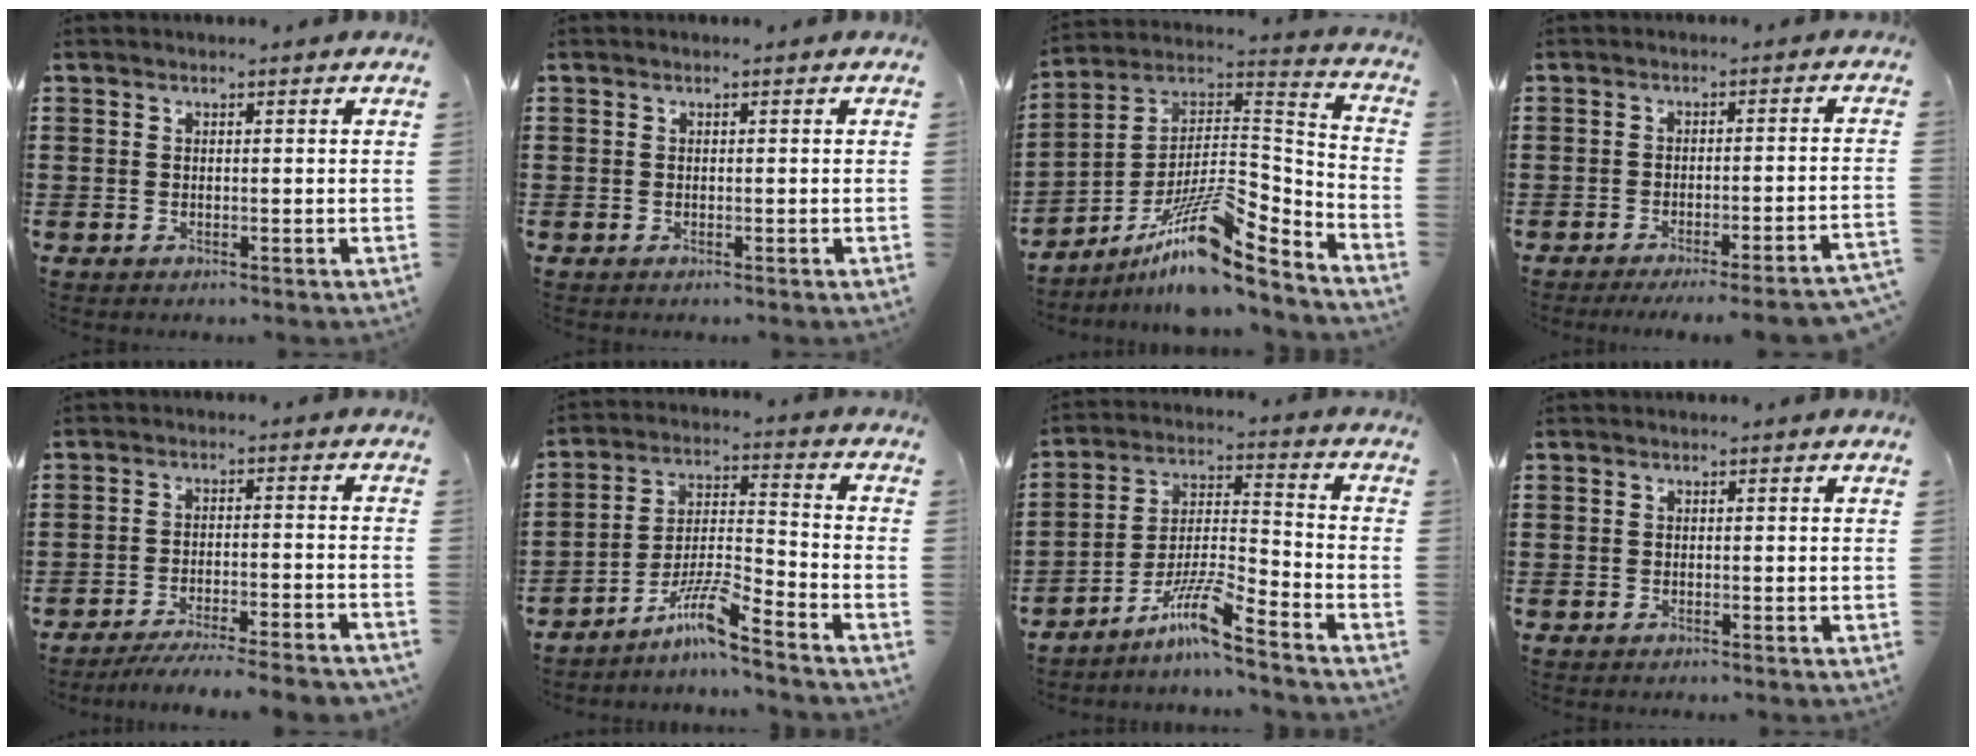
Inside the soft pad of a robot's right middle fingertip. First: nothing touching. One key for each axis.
{"total": 0.0}
{"total": 13.2, "fx": -8.0, "fy": 2.7, "fz": 10.1, "tx": -0.198, "ty": -0.009, "tz": -0.155}
{"total": 3.1, "fx": -2.7, "fy": -0.5, "fz": 1.5, "tx": -0.025, "ty": -0.005, "tz": -0.055}
{"total": 4.6, "fx": -4.3, "fy": -0.2, "fz": 1.6, "tx": -0.032, "ty": -0.007, "tz": -0.087}
{"total": 7.8, "fx": -6.1, "fy": 0.6, "fz": 4.9, "tx": -0.105, "ty": -0.006, "tz": -0.119}
{"total": 9.1, "fx": -6.9, "fy": 0.6, "fz": 5.9, "tx": -0.126, "ty": -0.006, "tz": -0.137}
{"total": 0.0}